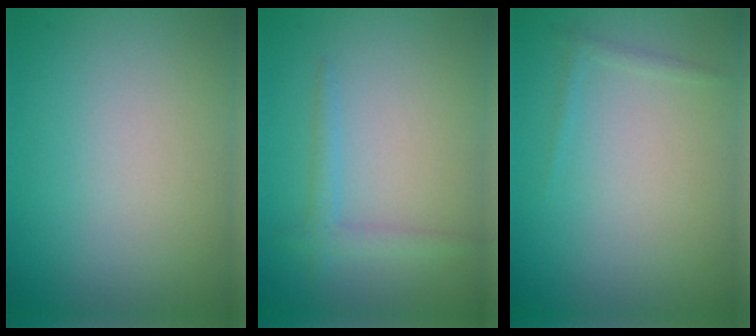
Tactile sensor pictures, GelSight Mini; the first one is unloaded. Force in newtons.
{"total": 1.7, "press": 1.7, "slide": 0.1}
{"total": 0.7, "press": 0.7, "slide": 0.0}